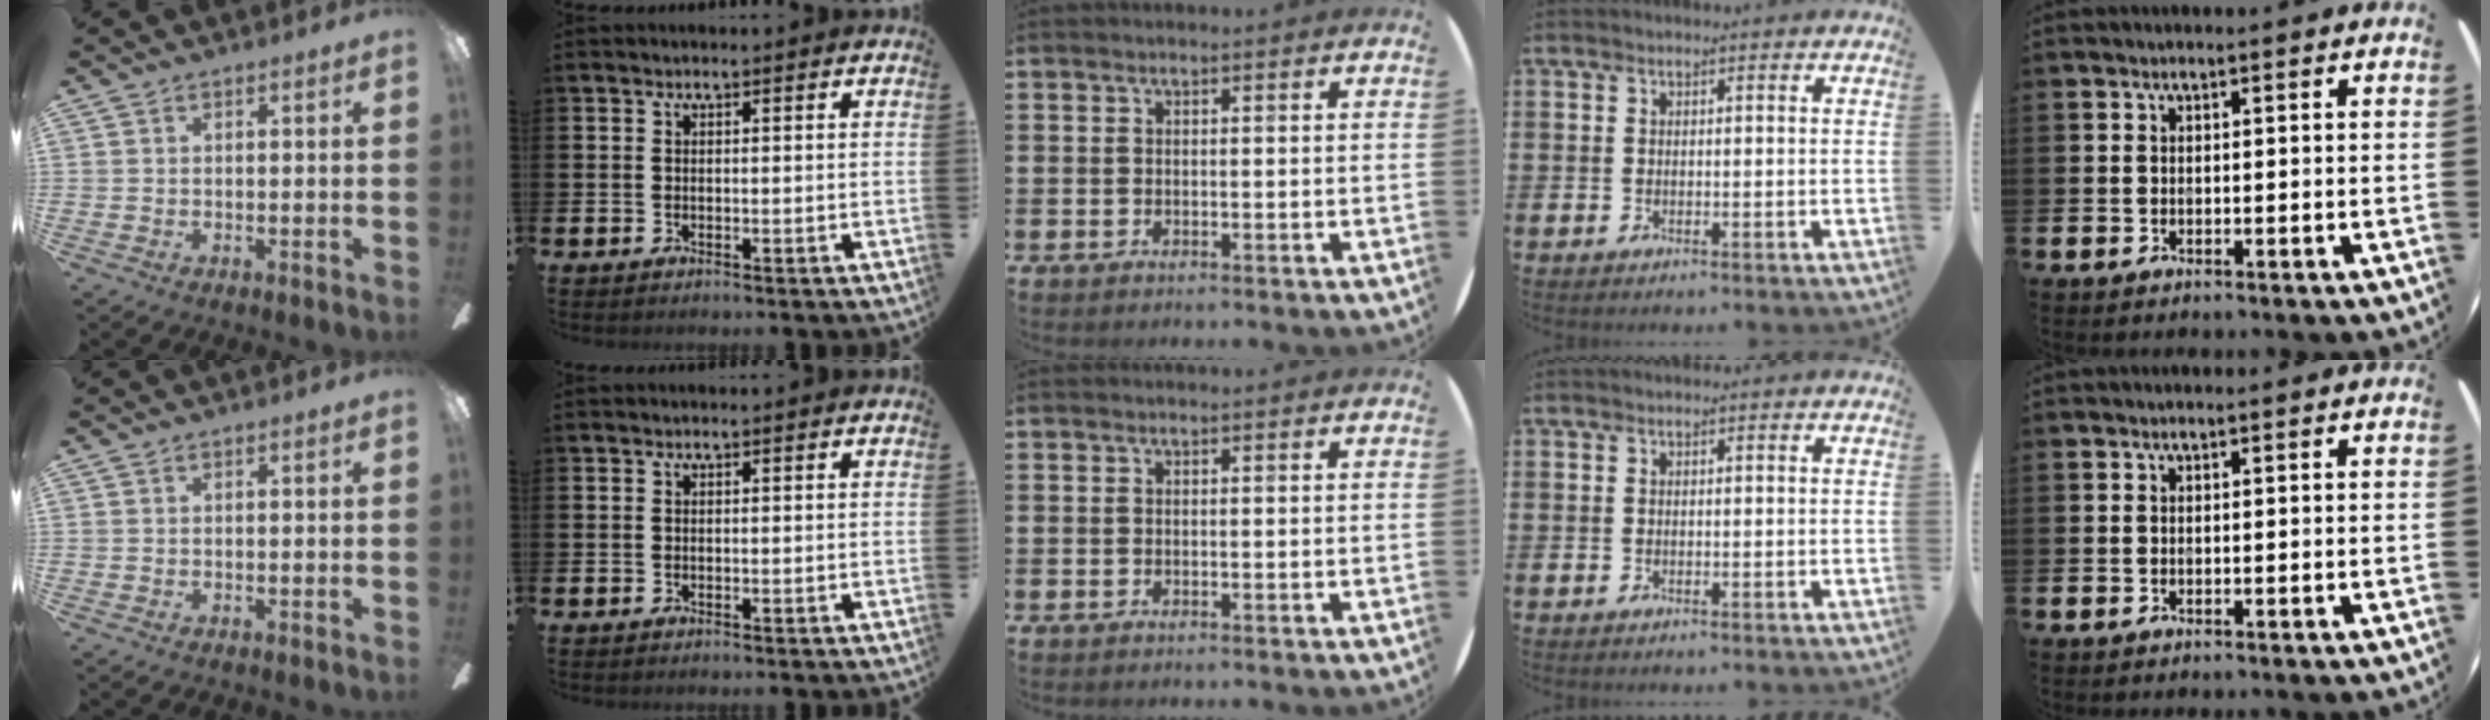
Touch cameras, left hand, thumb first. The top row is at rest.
{}